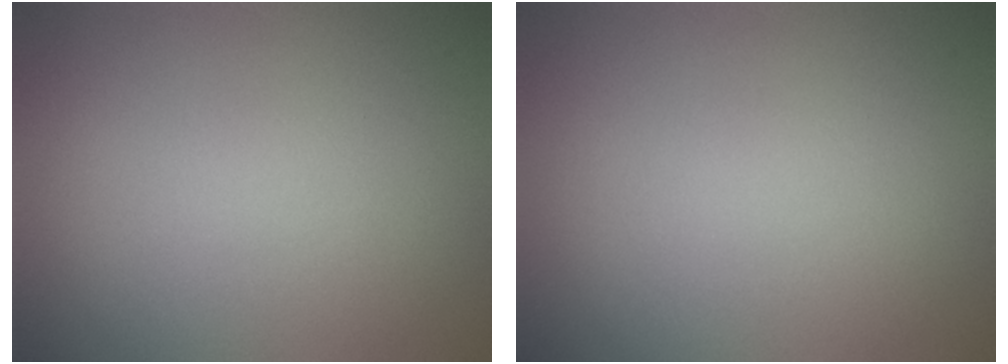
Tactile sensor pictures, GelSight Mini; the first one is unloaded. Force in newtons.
{"total": 0.0}